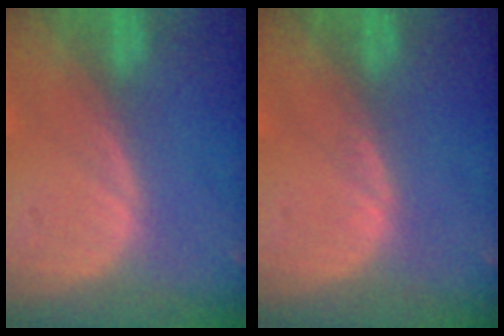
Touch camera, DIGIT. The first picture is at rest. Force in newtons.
{"total": 0.7, "press": 0.6, "slide": 0.4}